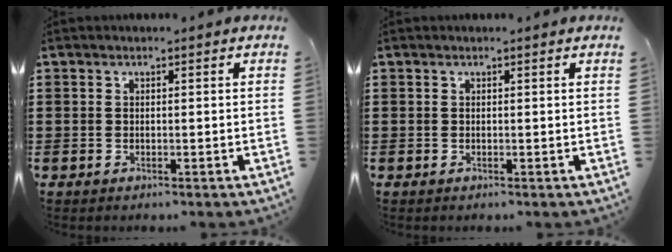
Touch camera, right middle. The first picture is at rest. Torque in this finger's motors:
{"motor_torque": [0.00, 0.00, 0.00, -0.01]}